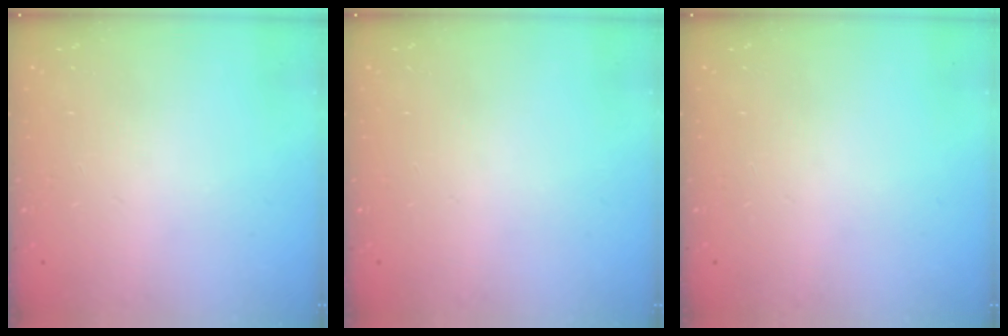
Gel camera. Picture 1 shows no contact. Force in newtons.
{"total": 0.0}
{"total": 0.0}